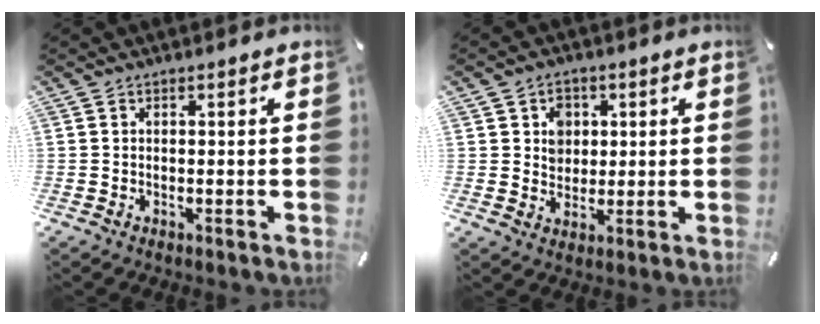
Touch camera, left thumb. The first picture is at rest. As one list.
[{"total": 5.3, "force": [1.2, 4.9, 1.6], "torque": [-0.021, 0.001, 0.016]}]